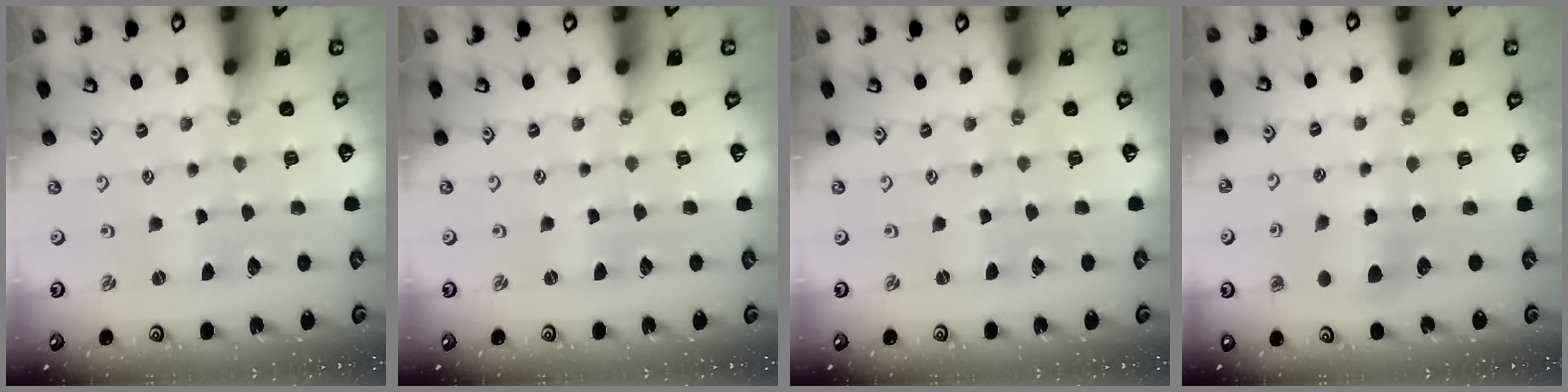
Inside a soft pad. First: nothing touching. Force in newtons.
{"total": 0.0}
{"total": 0.0}
{"total": 6.3, "press": 6.3, "slide": 0.4}